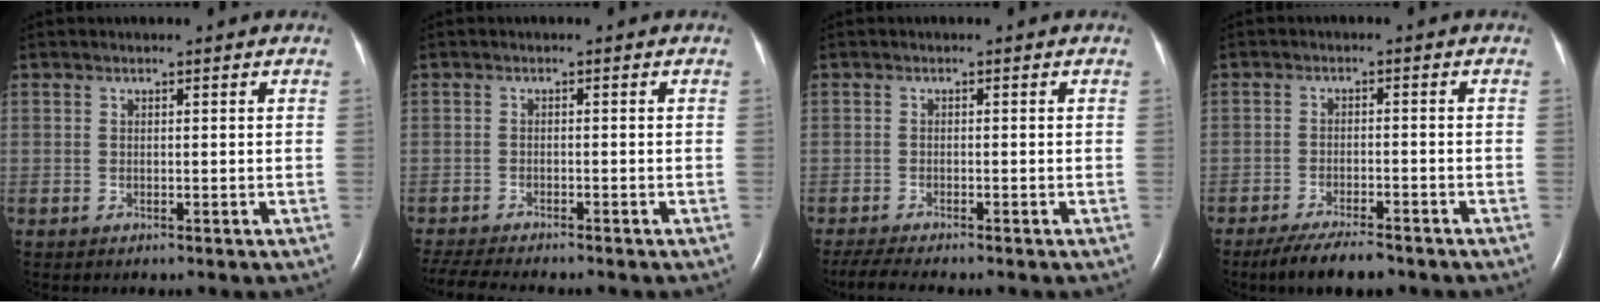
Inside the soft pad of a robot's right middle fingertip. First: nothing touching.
{"total": 6.9, "force": [-6.2, 0.5, 2.9], "torque": [-0.053, -0.014, -0.100]}
{"total": 4.6, "force": [-4.0, 0.0, 2.3], "torque": [-0.044, -0.016, -0.067]}
{"total": 6.8, "force": [-5.6, 1.3, 3.7], "torque": [-0.065, -0.015, -0.094]}